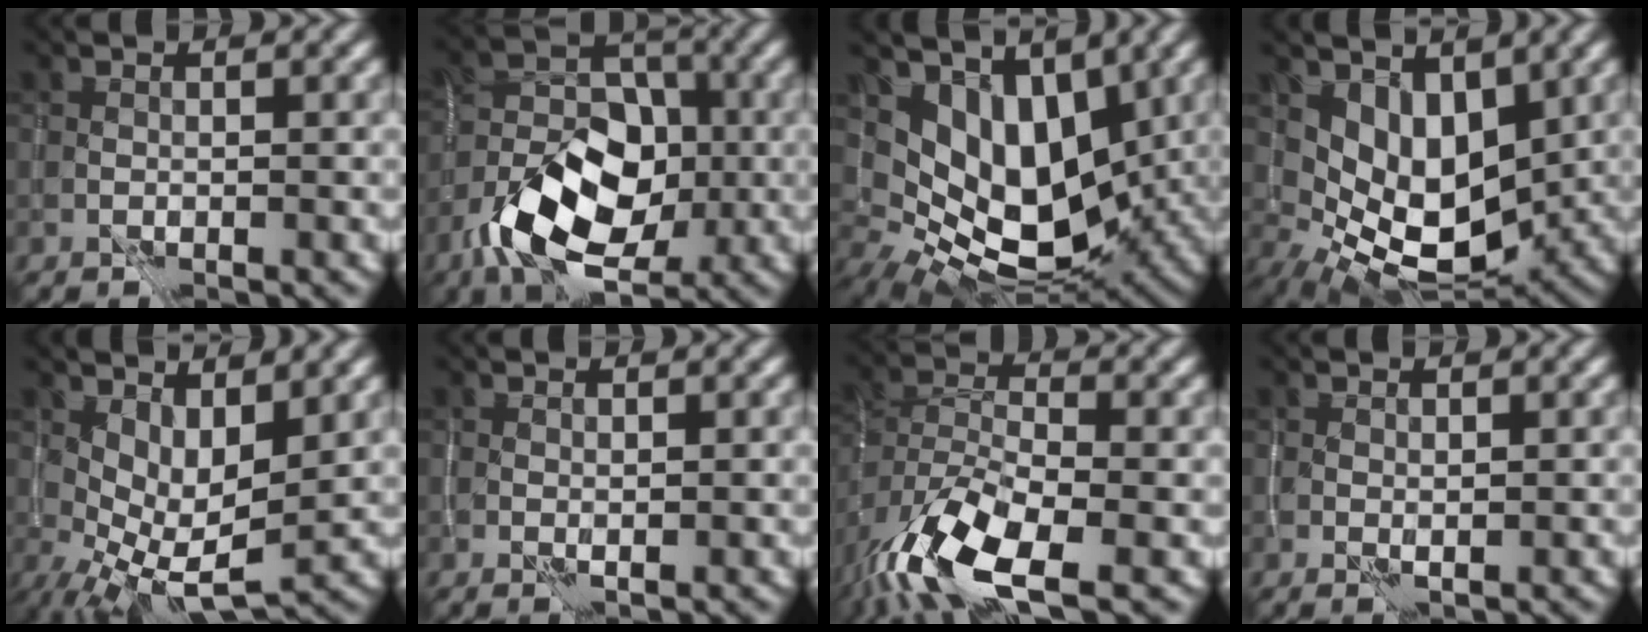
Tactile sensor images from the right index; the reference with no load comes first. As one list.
[{"total": 9.6, "force": [-3.8, 5.8, 6.6], "torque": [-0.119, -0.001, -0.065]}, {"total": 8.8, "force": [2.8, 5.4, 6.3], "torque": [-0.111, -0.025, 0.049]}, {"total": 6.1, "force": [2.1, 3.5, 4.5], "torque": [-0.079, -0.022, 0.044]}, {"total": 5.0, "force": [1.4, 2.0, 4.3], "torque": [-0.078, -0.010, 0.034]}, {"total": 0.6, "force": [0.4, 0.3, 0.4], "torque": [-0.008, -0.004, 0.012]}, {"total": 10.0, "force": [-5.5, 3.9, 7.4], "torque": [-0.140, -0.011, -0.104]}, {"total": 0.9, "force": [0.5, 0.5, 0.6], "torque": [-0.011, -0.004, 0.013]}]